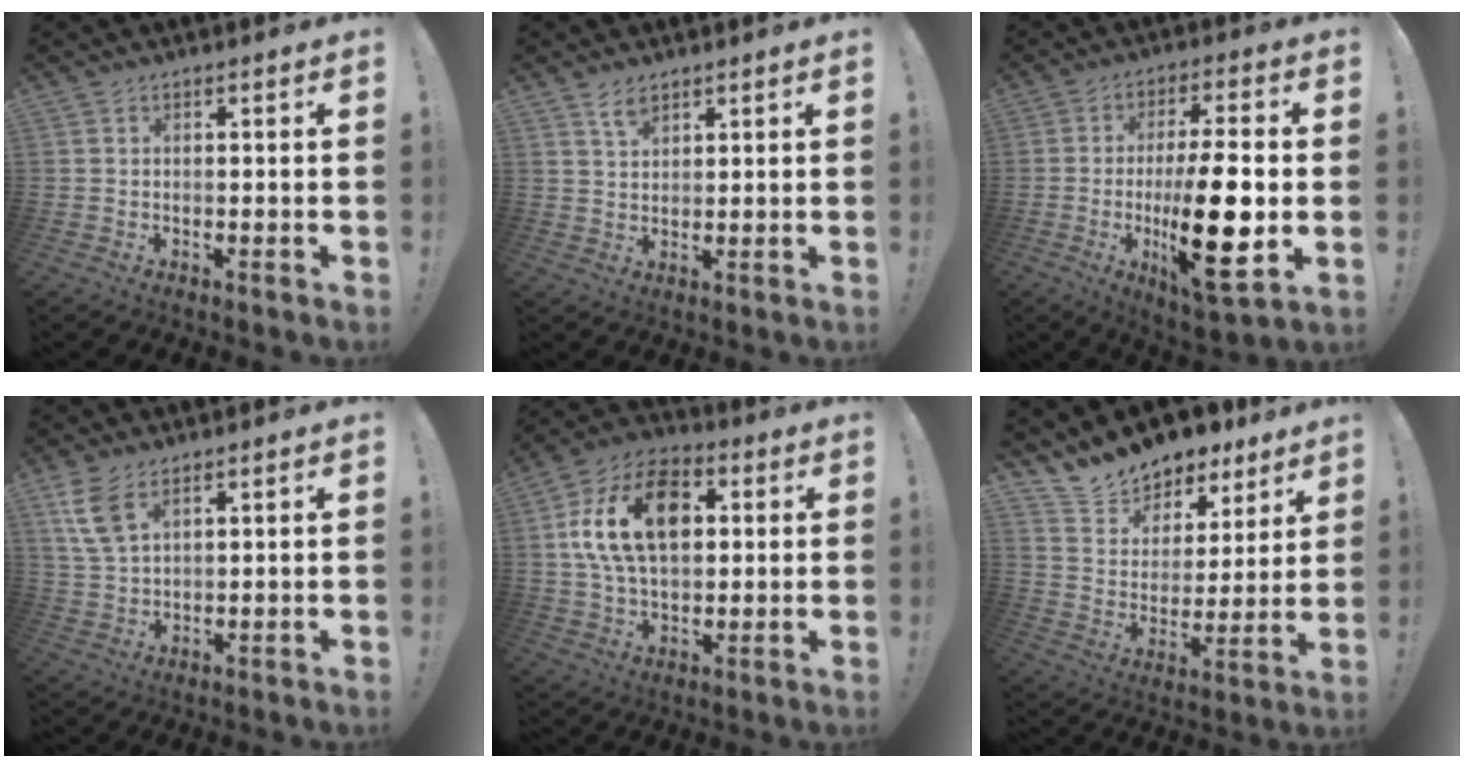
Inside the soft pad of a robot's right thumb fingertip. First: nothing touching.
{"total": 3.9, "force": [2.9, 1.9, 1.8], "torque": [-0.025, -0.016, 0.051]}
{"total": 20.3, "force": [-3.5, 6.2, 19.0], "torque": [-0.318, -0.002, -0.052]}
{"total": 7.8, "force": [4.4, 3.7, 5.2], "torque": [-0.099, -0.016, 0.084]}
{"total": 19.2, "force": [4.4, 12.6, 13.9], "torque": [-0.231, -0.003, 0.076]}
{"total": 11.6, "force": [10.8, 4.3, 0.6], "torque": [-0.038, -0.096, 0.196]}